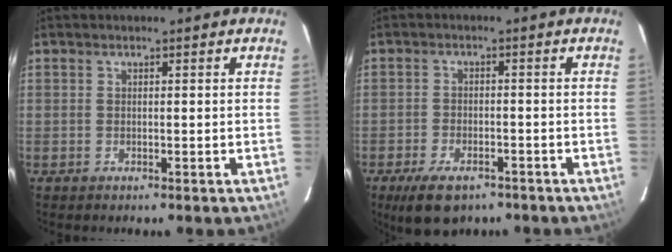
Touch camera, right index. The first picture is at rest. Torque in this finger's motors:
{"motor_torque": [0.78, -0.67, 0.32, 0.04]}